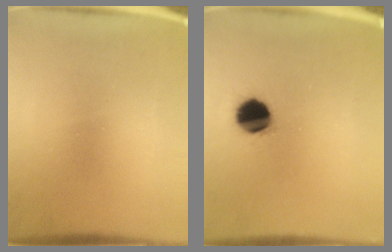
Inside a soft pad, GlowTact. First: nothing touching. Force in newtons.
{"total": 9.4}